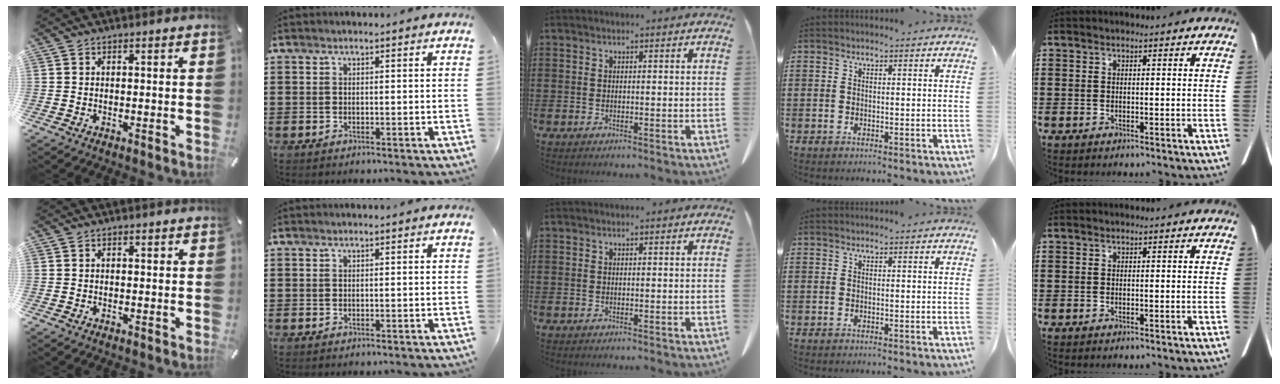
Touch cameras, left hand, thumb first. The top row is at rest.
{"thumb": {"total": 0.8, "force": [0.1, 0.5, 0.5], "torque": [-0.011, 0.004, -0.001]}}